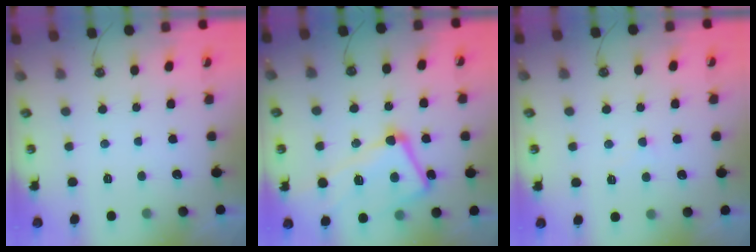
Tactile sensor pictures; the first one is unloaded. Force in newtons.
{"total": 13.0, "press": 12.8, "slide": 1.9}
{"total": 1.9, "press": 1.9, "slide": 0.4}